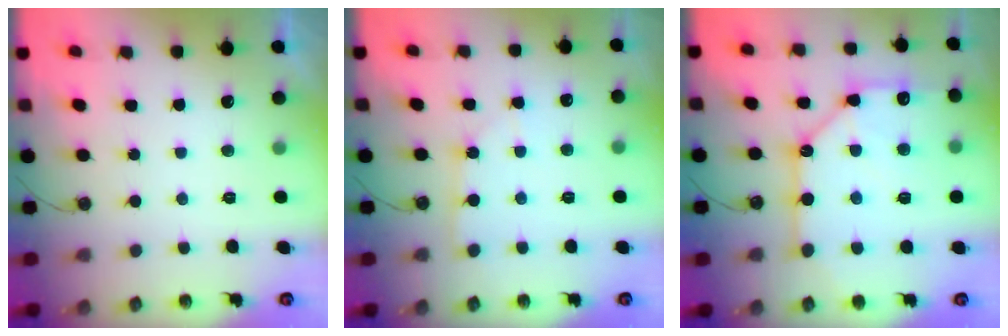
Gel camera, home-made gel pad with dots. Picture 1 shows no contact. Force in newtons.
{"total": 4.4, "press": 4.4, "slide": 0.6}
{"total": 16.2, "press": 16.1, "slide": 1.9}